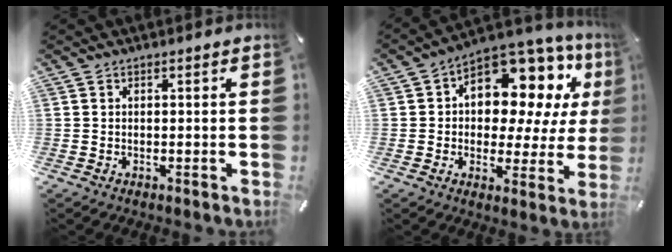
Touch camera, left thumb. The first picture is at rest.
{"total": 13.0, "force": [6.2, 8.6, 7.5], "torque": [-0.109, -0.059, 0.111]}